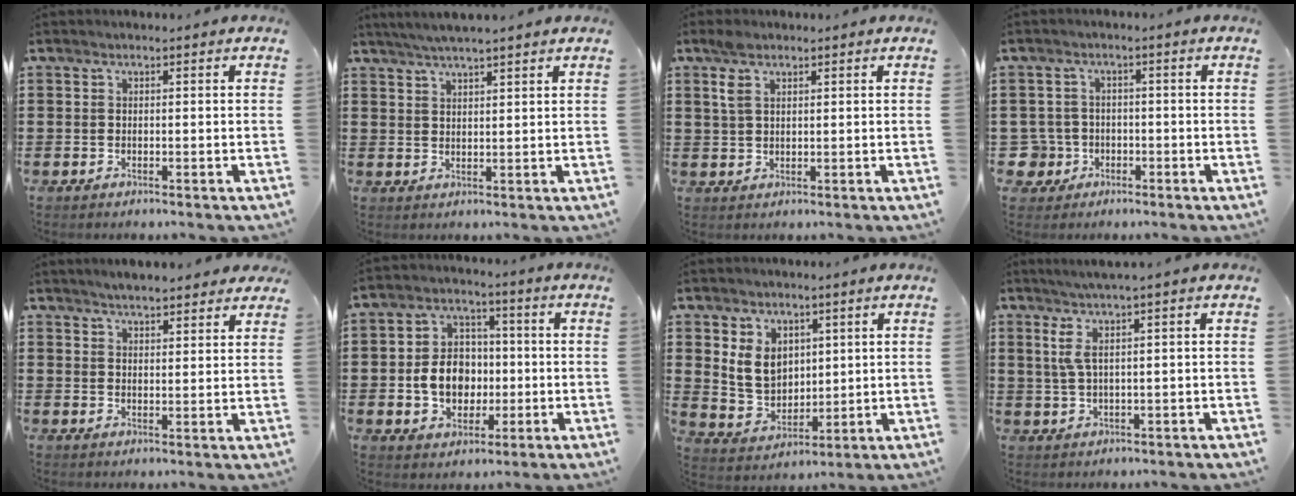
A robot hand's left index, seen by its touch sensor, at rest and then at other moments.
{"total": 3.3, "force": [3.0, -0.4, 1.3], "torque": [-0.034, -0.006, 0.055]}
{"total": 3.1, "force": [1.7, 1.5, 2.2], "torque": [-0.050, 0.007, 0.030]}
{"total": 4.0, "force": [-1.5, 3.6, 1.1], "torque": [-0.050, -0.002, -0.033]}
{"total": 3.4, "force": [3.3, 0.2, 0.6], "torque": [-0.022, -0.011, 0.061]}
{"total": 8.0, "force": [-0.8, 6.5, 4.6], "torque": [-0.102, 0.011, -0.016]}
{"total": 6.8, "force": [2.3, 5.5, 3.3], "torque": [-0.083, 0.010, 0.043]}
{"total": 3.9, "force": [1.2, -0.2, 3.7], "torque": [-0.080, -0.008, 0.018]}